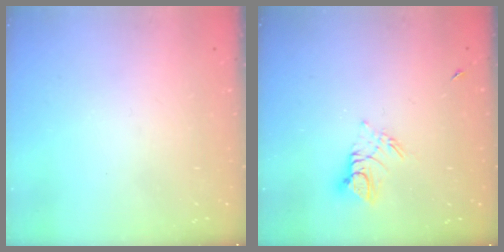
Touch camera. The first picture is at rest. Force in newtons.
{"total": 7.3, "press": 7.3, "slide": 0.6}